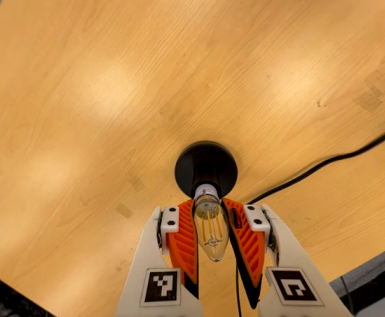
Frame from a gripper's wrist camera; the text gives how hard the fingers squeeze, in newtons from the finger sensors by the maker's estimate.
{"total": 17.3, "left": 17.0, "right": 17.6}